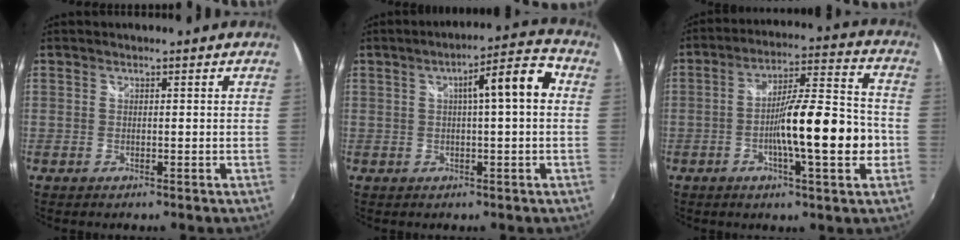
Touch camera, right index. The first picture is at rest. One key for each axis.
{"total": 8.3, "fx": 1.2, "fy": 1.0, "fz": 8.1, "tx": -0.109, "ty": 0.029, "tz": 0.026}
{"total": 15.6, "fx": -3.7, "fy": 2.2, "fz": 15.0, "tx": -0.244, "ty": 0.002, "tz": -0.063}